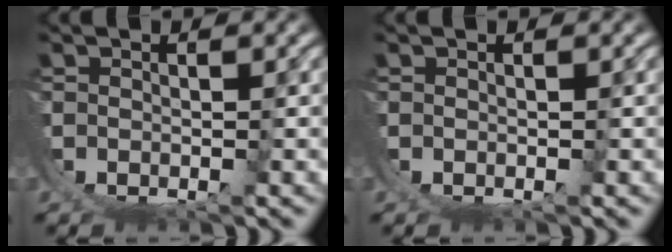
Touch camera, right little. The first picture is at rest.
{"total": 0.0}